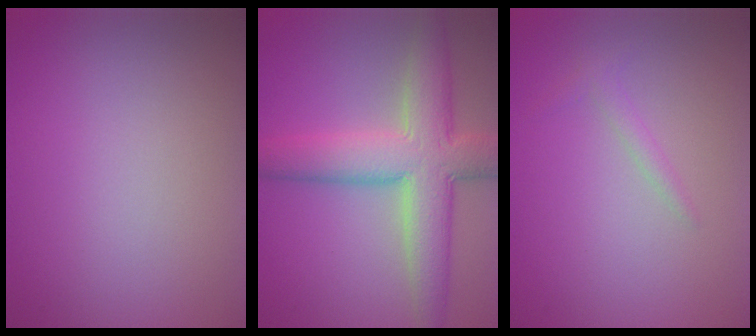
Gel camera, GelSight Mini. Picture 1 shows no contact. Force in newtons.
{"total": 7.9, "press": 7.9, "slide": 0.6}
{"total": 1.0, "press": 1.0, "slide": 0.1}